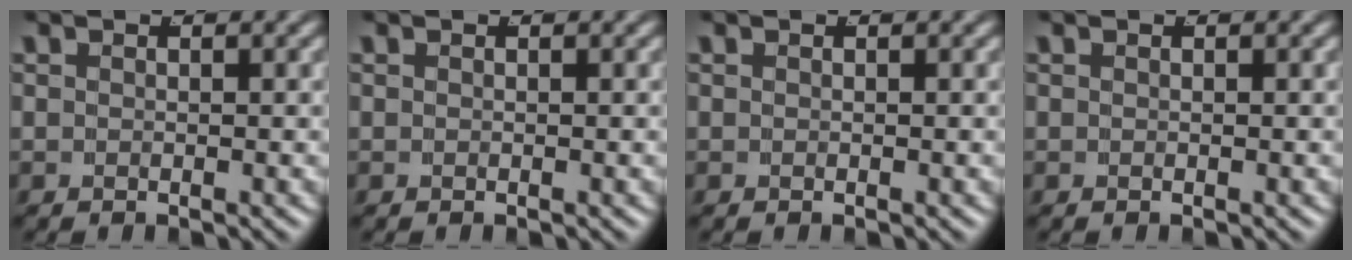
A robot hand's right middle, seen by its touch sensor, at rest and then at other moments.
{"total": 0.0}
{"total": 0.0}
{"total": 0.0}